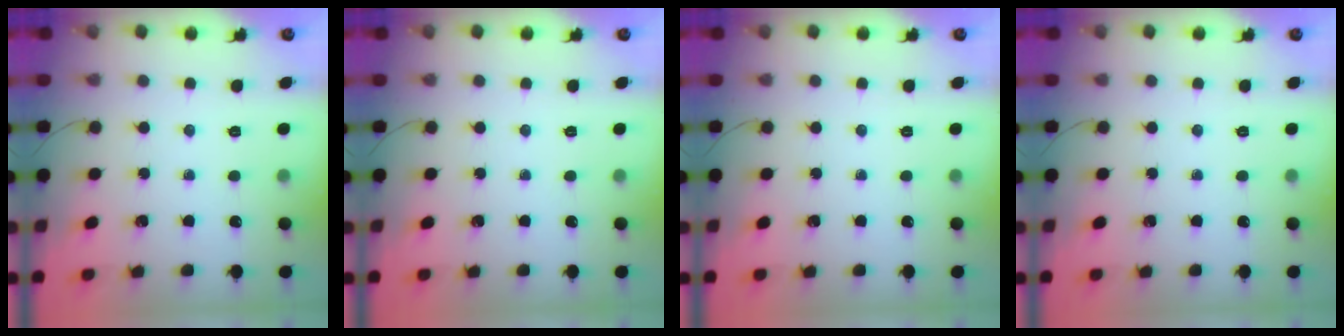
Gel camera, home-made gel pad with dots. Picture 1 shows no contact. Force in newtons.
{"total": 0.0}
{"total": 0.0}
{"total": 0.0}